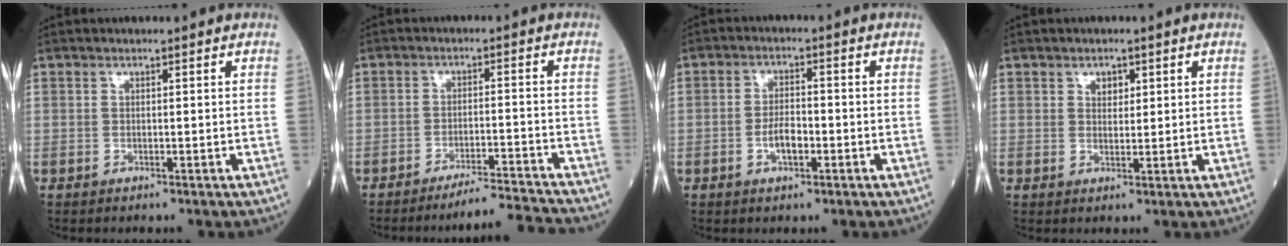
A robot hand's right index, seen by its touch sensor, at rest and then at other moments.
{"total": 7.2, "force": [-6.8, -2.2, 0.9], "torque": [-0.004, -0.001, -0.115]}
{"total": 3.8, "force": [-1.3, 1.5, 3.2], "torque": [-0.062, 0.003, -0.024]}
{"total": 2.0, "force": [1.1, 1.3, 1.1], "torque": [-0.016, 0.000, 0.018]}